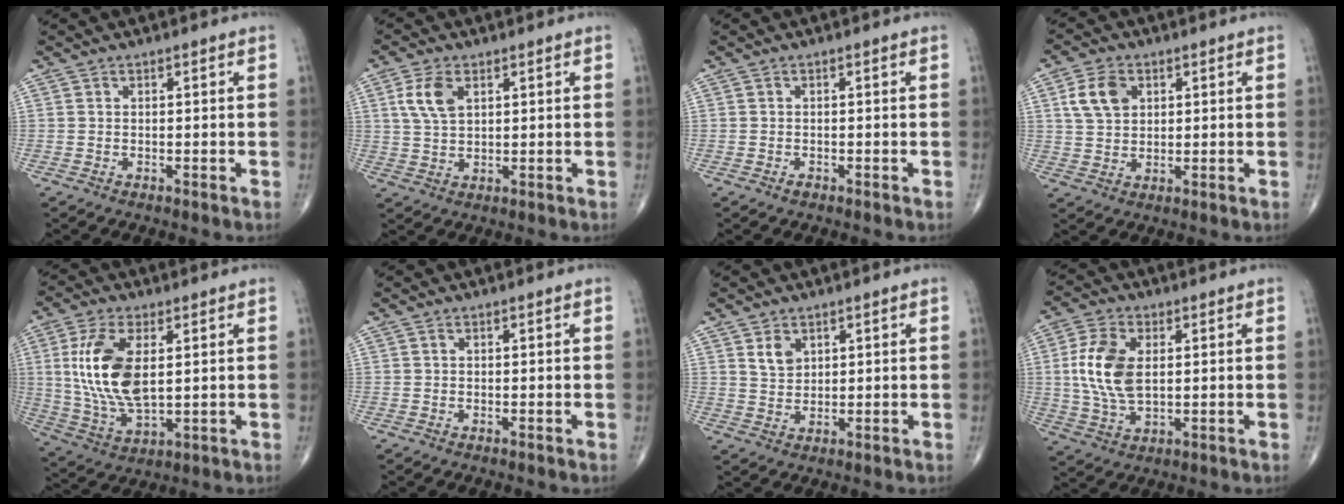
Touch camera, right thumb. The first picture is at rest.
{"total": 5.9, "force": [2.2, 3.3, 4.4], "torque": [-0.091, -0.004, 0.046]}
{"total": 0.5, "force": [-0.4, 0.3, 0.2], "torque": [-0.001, 0.001, -0.008]}
{"total": 6.9, "force": [2.3, 4.8, 4.3], "torque": [-0.068, -0.004, 0.044]}
{"total": 14.6, "force": [2.6, 7.0, 12.5], "torque": [-0.259, -0.012, 0.058]}
{"total": 0.0}
{"total": 3.5, "force": [1.8, 2.4, 1.8], "torque": [-0.020, -0.014, 0.038]}
{"total": 11.2, "force": [1.4, 6.3, 9.1], "torque": [-0.189, -0.003, 0.029]}